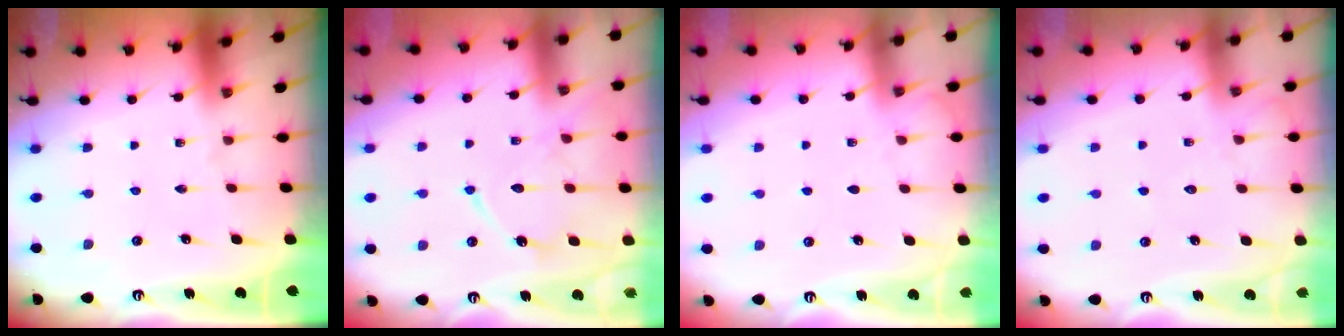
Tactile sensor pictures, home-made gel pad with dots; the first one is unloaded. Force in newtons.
{"total": 14.2, "press": 14.2, "slide": 1.2}
{"total": 4.0, "press": 4.0, "slide": 0.5}
{"total": 9.3, "press": 9.2, "slide": 0.9}